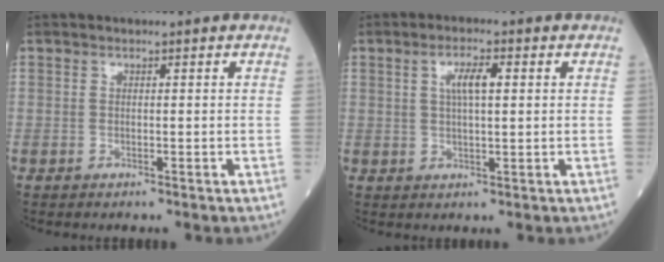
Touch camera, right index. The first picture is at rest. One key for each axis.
{"total": 4.1, "fx": 1.2, "fy": 0.9, "fz": 3.8, "tx": -0.071, "ty": 0.006, "tz": 0.021}